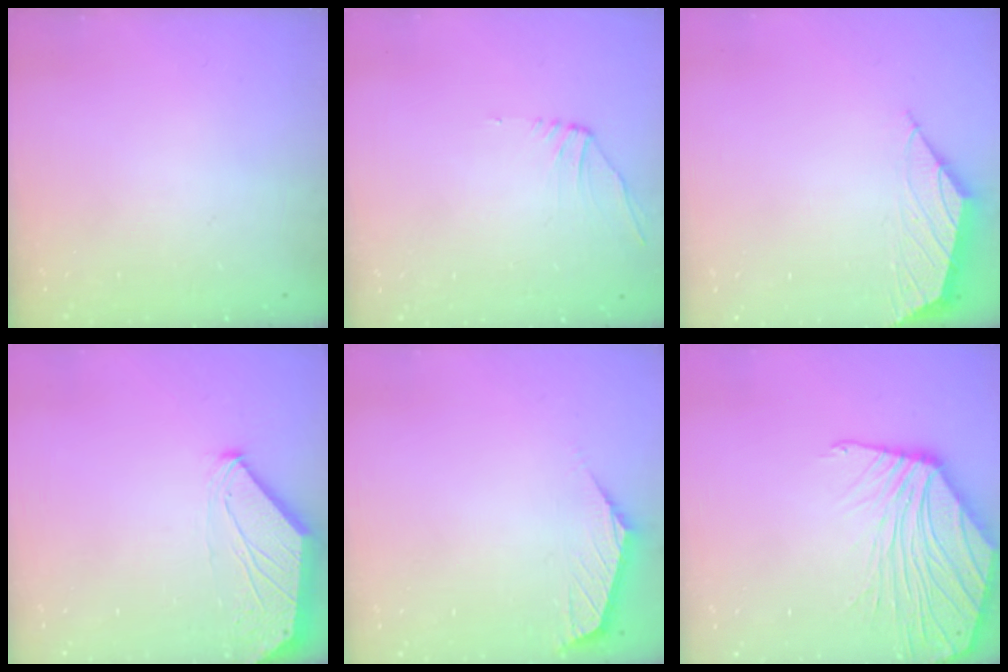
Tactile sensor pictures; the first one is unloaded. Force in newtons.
{"total": 2.1, "press": 2.0, "slide": 0.6}
{"total": 2.3, "press": 2.2, "slide": 0.4}
{"total": 0.0}
{"total": 1.0, "press": 1.0, "slide": 0.2}
{"total": 10.5, "press": 10.3, "slide": 1.5}